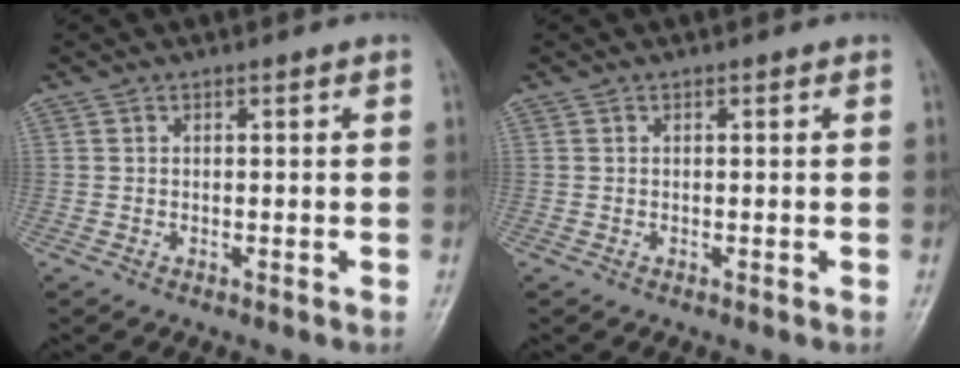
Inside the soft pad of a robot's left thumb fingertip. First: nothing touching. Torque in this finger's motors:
{"motor_torque": [0.00, 0.00, 0.00, 0.00, 0.00]}